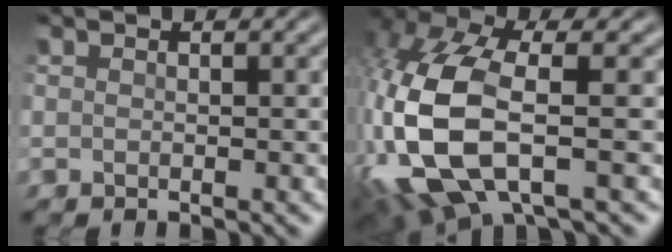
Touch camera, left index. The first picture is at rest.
{"total": 10.9, "force": [-1.3, 5.2, 9.5], "torque": [-0.241, -0.001, -0.031]}